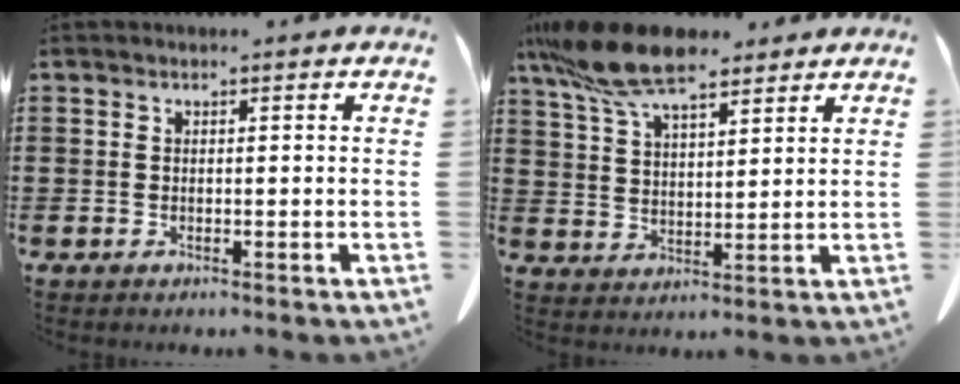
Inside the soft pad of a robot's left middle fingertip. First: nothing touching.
{"total": 11.5, "force": [8.7, 3.2, 6.9], "torque": [-0.164, -0.020, 0.161]}